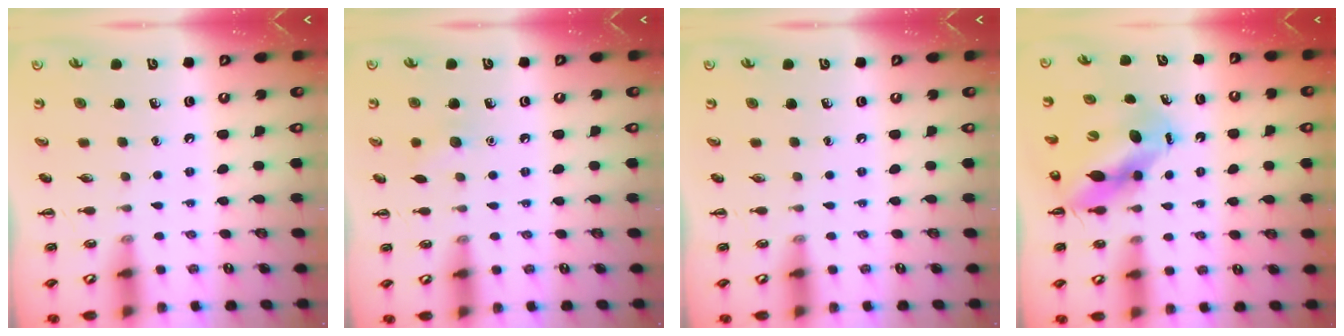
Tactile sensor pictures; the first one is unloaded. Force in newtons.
{"total": 5.4, "press": 5.2, "slide": 1.3}
{"total": 0.0}
{"total": 10.3, "press": 9.9, "slide": 2.8}